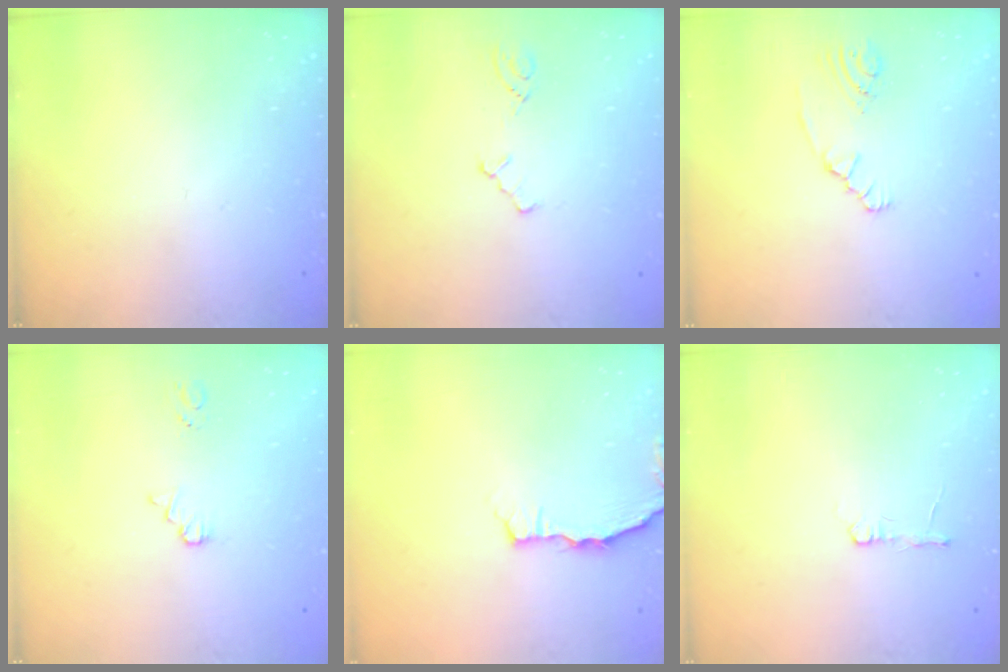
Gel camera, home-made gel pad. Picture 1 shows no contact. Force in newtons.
{"total": 1.5, "press": 1.5, "slide": 0.3}
{"total": 2.5, "press": 2.3, "slide": 1.1}
{"total": 1.4, "press": 1.4, "slide": 0.2}
{"total": 2.8, "press": 2.8, "slide": 0.4}
{"total": 2.7, "press": 2.7, "slide": 0.4}